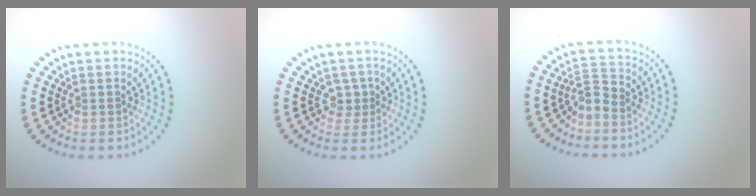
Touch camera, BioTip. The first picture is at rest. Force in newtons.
{"total": 1.4, "press": 1.0, "slide": 1.0}
{"total": 2.1, "press": 1.5, "slide": 1.5}